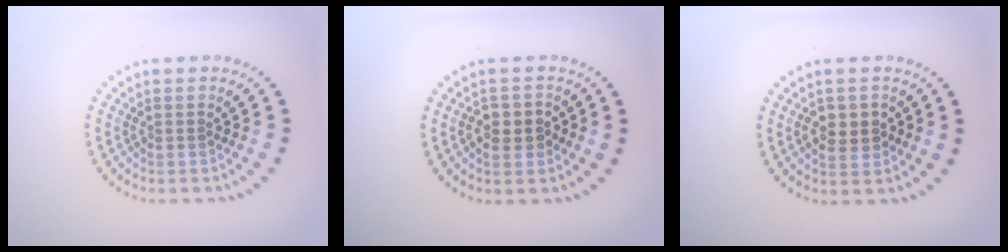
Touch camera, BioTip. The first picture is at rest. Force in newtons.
{"total": 2.5, "press": 2.5, "slide": 0.5}
{"total": 2.5, "press": 2.5, "slide": 0.2}